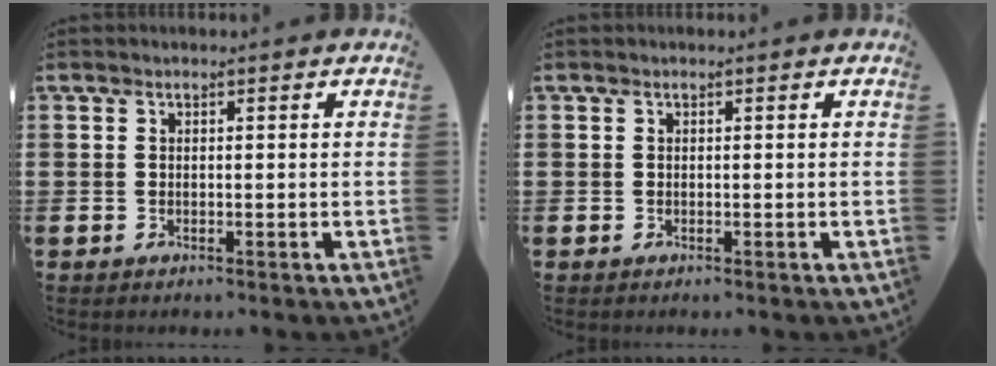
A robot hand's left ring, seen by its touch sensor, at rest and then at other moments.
{"total": 0.0}